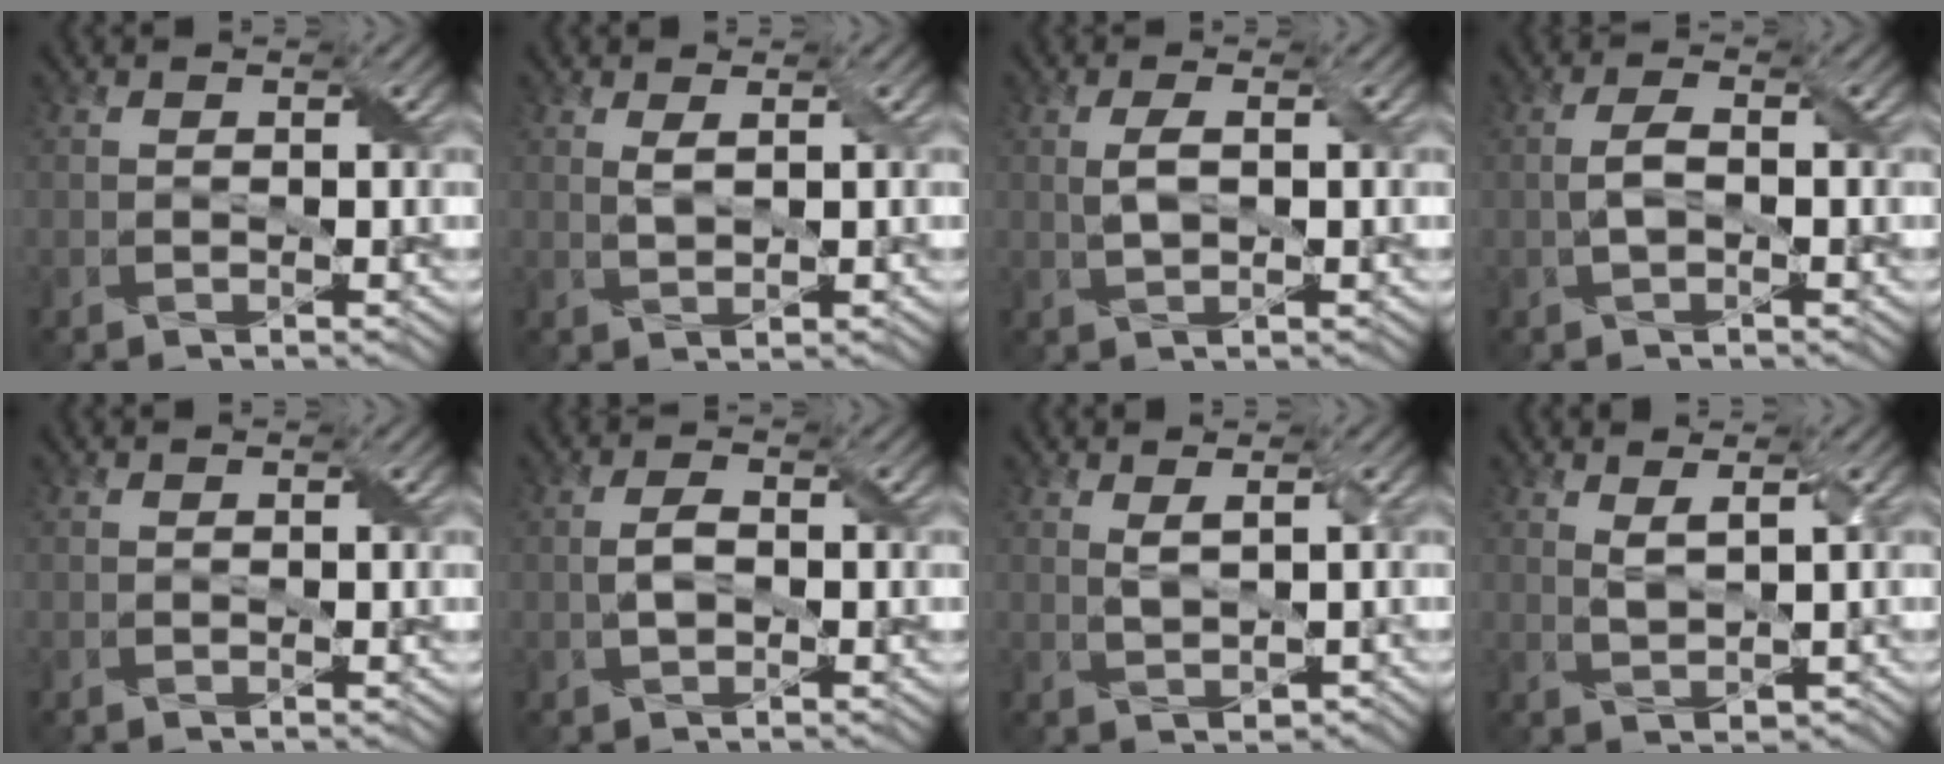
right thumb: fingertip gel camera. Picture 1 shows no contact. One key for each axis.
{"total": 1.6, "fx": 0.8, "fy": 0.3, "fz": 1.4, "tx": -0.036, "ty": 0.001, "tz": 0.018}
{"total": 2.4, "fx": 0.3, "fy": 0.8, "fz": 2.2, "tx": -0.054, "ty": 0.003, "tz": 0.008}
{"total": 2.2, "fx": -0.4, "fy": 1.0, "fz": 2.0, "tx": -0.050, "ty": 0.006, "tz": -0.008}
{"total": 0.0}
{"total": 2.4, "fx": -0.3, "fy": 1.3, "fz": 2.0, "tx": -0.044, "ty": 0.004, "tz": -0.005}
{"total": 1.9, "fx": 0.8, "fy": 0.5, "fz": 1.6, "tx": -0.041, "ty": -0.001, "tz": 0.019}
{"total": 2.2, "fx": 1.2, "fy": 0.5, "fz": 1.8, "tx": -0.045, "ty": -0.002, "tz": 0.027}